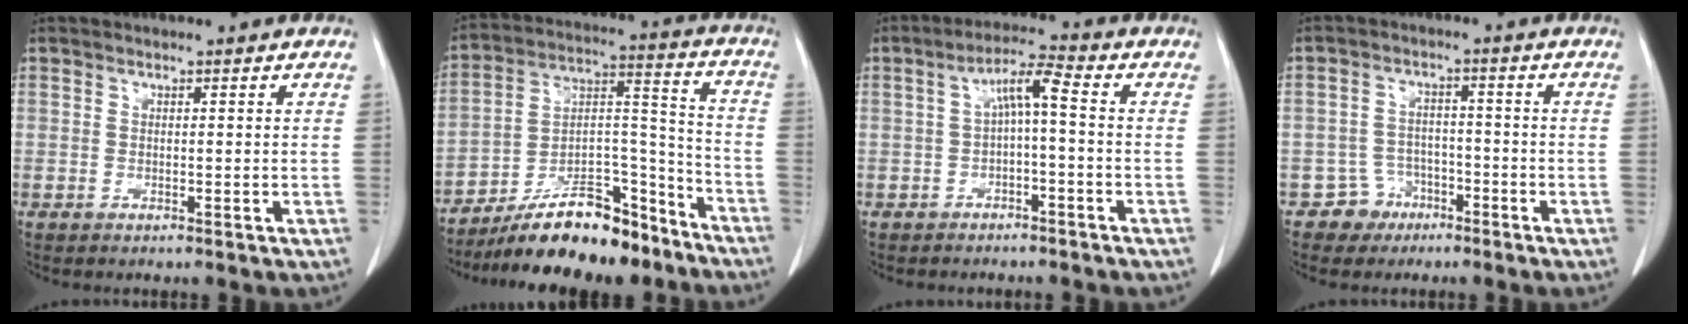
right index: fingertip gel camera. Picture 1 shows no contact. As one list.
[{"total": 18.1, "force": [-14.8, 4.7, 9.2], "torque": [-0.158, 0.026, -0.251]}, {"total": 5.0, "force": [-0.3, 0.6, 5.0], "torque": [-0.087, 0.025, -0.003]}, {"total": 4.6, "force": [-2.7, 3.8, -0.3], "torque": [0.012, 0.015, -0.042]}]